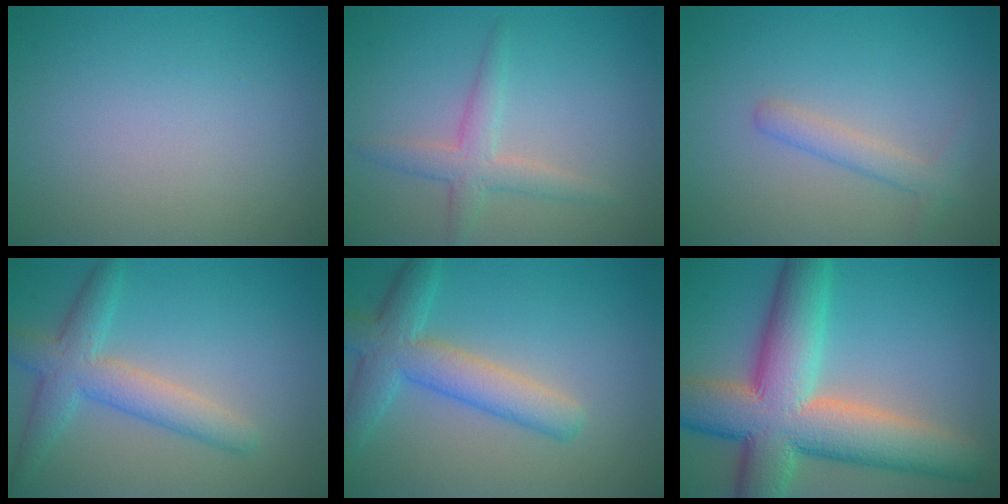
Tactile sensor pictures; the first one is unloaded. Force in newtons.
{"total": 2.6, "press": 2.6, "slide": 0.1}
{"total": 2.0, "press": 2.0, "slide": 0.0}
{"total": 4.5, "press": 4.5, "slide": 0.1}
{"total": 5.2, "press": 5.2, "slide": 0.2}
{"total": 12.5, "press": 12.5, "slide": 0.7}